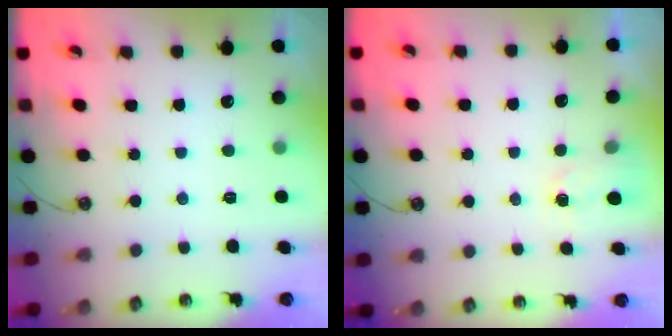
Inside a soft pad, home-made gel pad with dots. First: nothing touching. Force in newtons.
{"total": 1.1, "press": 1.1, "slide": 0.3}